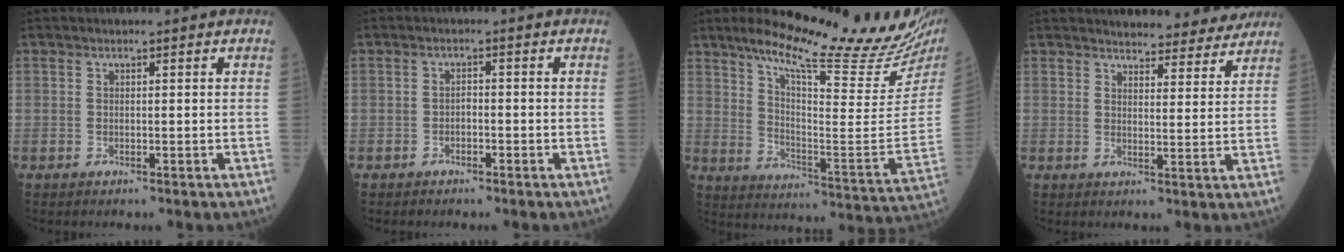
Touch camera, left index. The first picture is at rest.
{"total": 1.3, "force": [-0.8, 0.7, 0.7], "torque": [-0.007, 0.004, -0.016]}
{"total": 23.1, "force": [19.5, 1.3, 12.3], "torque": [-0.191, -0.066, 0.270]}
{"total": 10.4, "force": [9.9, 2.1, 2.3], "torque": [-0.014, -0.010, 0.111]}